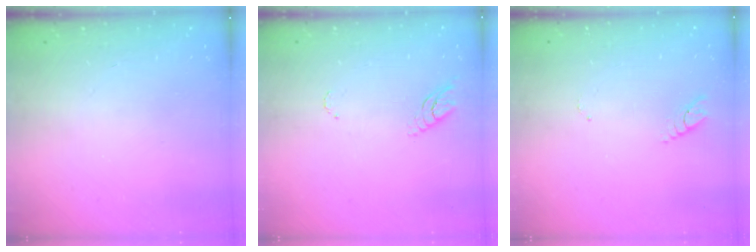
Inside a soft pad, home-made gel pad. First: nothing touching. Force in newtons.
{"total": 4.1, "press": 4.1, "slide": 0.4}
{"total": 2.7, "press": 2.7, "slide": 0.2}